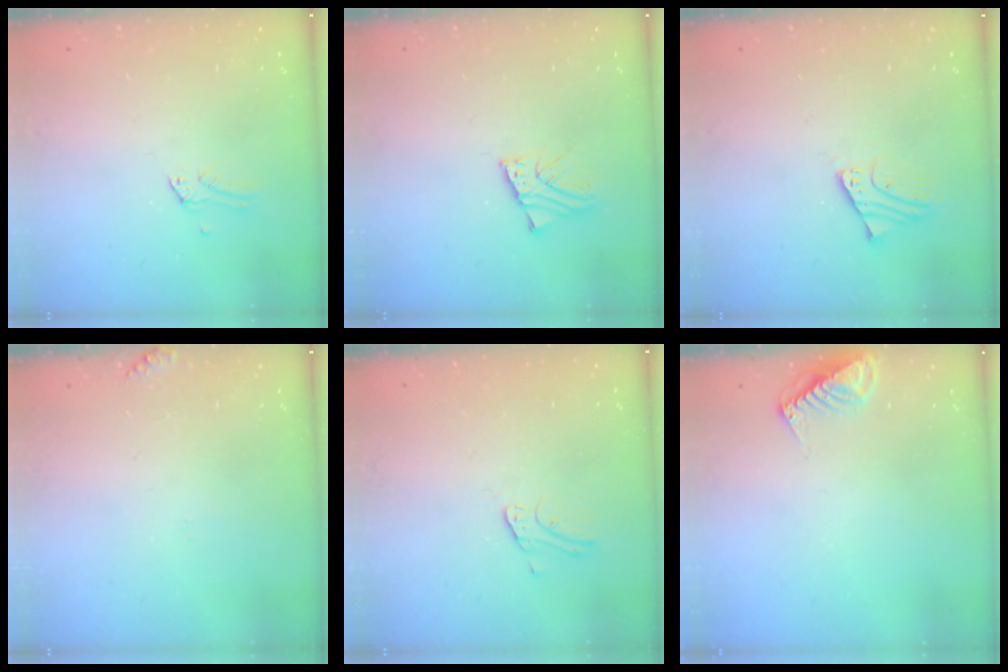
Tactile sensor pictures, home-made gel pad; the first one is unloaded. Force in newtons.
{"total": 2.4, "press": 2.4, "slide": 0.2}
{"total": 2.6, "press": 2.6, "slide": 0.2}
{"total": 5.6, "press": 5.6, "slide": 0.4}
{"total": 2.5, "press": 2.5, "slide": 0.2}
{"total": 8.3, "press": 8.2, "slide": 0.6}